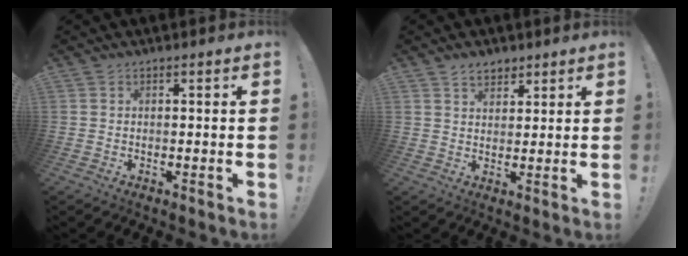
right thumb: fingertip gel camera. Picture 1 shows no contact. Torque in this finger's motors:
{"motor_torque": [-0.55, 0.62, 0.48, 0.36, -0.02]}